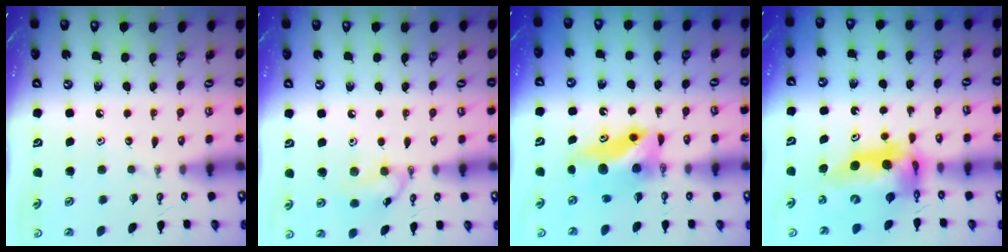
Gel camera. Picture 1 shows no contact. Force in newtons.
{"total": 9.1, "press": 9.1, "slide": 0.4}
{"total": 8.0, "press": 7.2, "slide": 3.4}
{"total": 12.2, "press": 12.2, "slide": 1.1}